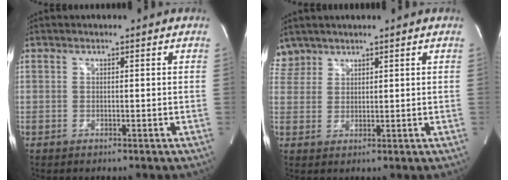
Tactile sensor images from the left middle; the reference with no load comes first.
{"total": 3.2, "force": [2.8, 1.6, -0.5], "torque": [0.014, 0.010, 0.057]}